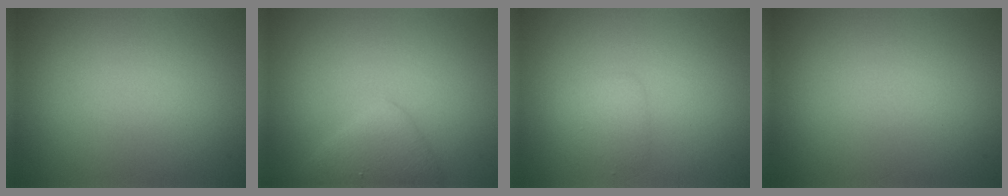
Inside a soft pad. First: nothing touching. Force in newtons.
{"total": 2.8, "press": 2.8, "slide": 0.2}
{"total": 1.5, "press": 1.5, "slide": 0.1}
{"total": 0.0}